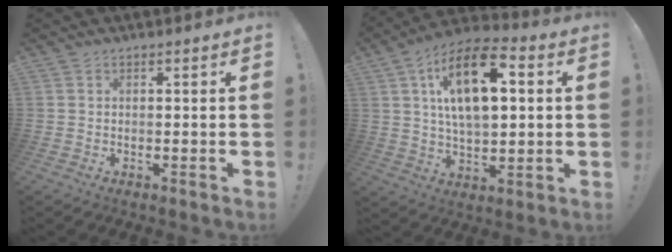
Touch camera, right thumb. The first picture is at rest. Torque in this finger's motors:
{"motor_torque": [1.63, 3.38, 0.91, 0.73, 0.12]}